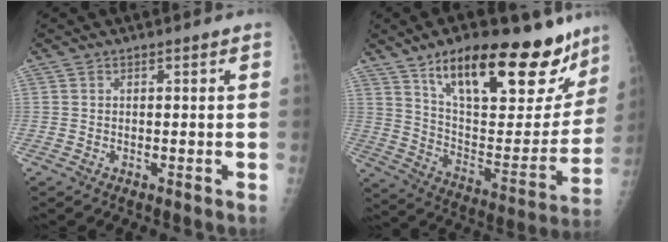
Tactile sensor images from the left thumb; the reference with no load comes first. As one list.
[{"total": 28.5, "force": [18.9, 10.1, 18.8], "torque": [-0.234, -0.059, 0.297]}]